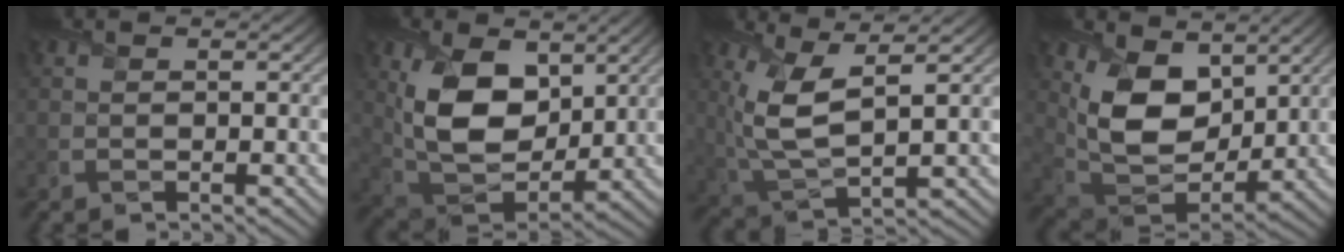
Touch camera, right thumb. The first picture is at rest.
{"total": 12.1, "force": [3.7, 7.9, 8.4], "torque": [-0.192, -0.014, 0.067]}
{"total": 8.7, "force": [2.9, 3.5, 7.4], "torque": [-0.182, -0.002, 0.061]}
{"total": 11.3, "force": [4.7, 7.5, 7.0], "torque": [-0.168, -0.017, 0.086]}